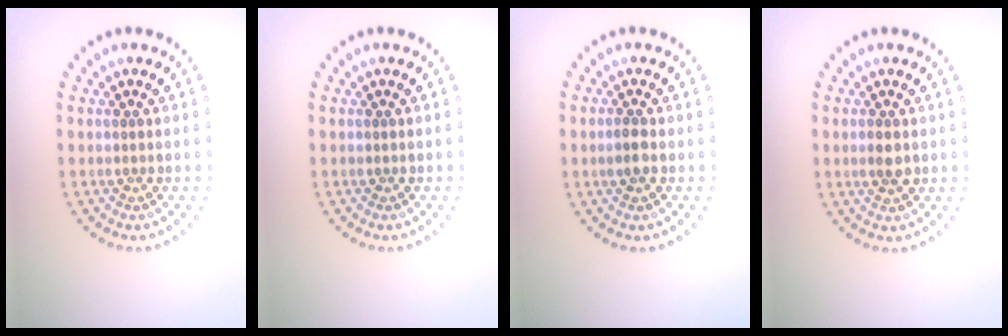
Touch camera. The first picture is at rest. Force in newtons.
{"total": 0.0}
{"total": 1.3, "press": 1.2, "slide": 0.4}
{"total": 1.6, "press": 1.6, "slide": 0.3}